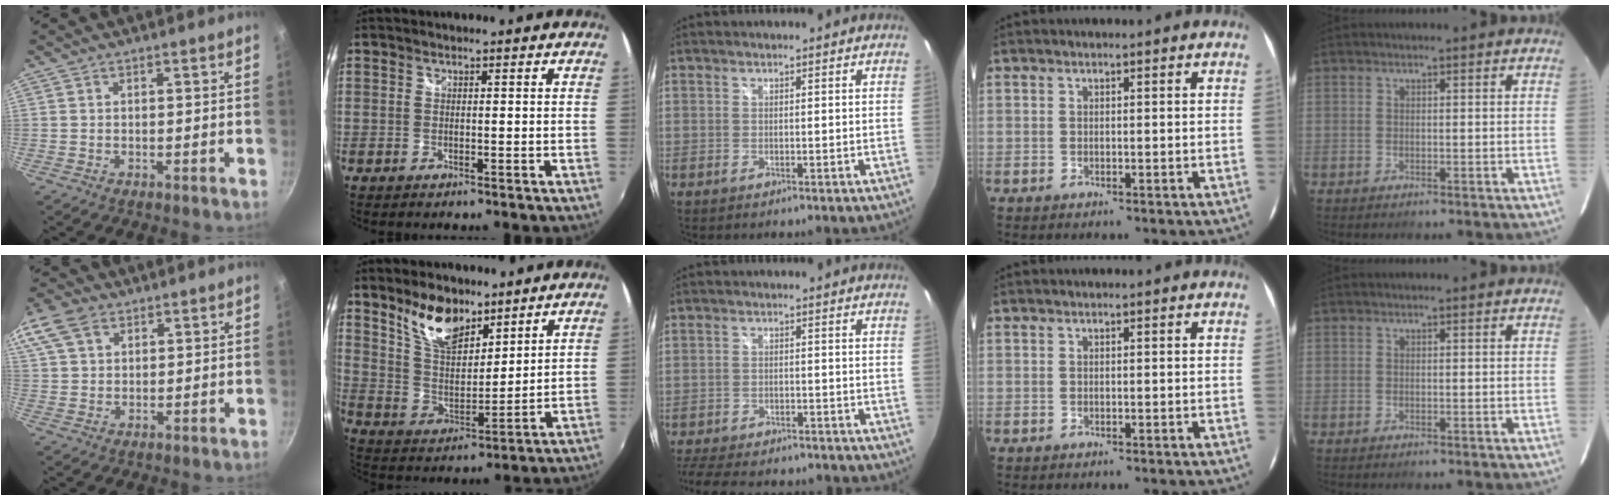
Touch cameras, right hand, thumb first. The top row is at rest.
{"thumb": {"total": 11.6, "force": [5.9, 7.9, 6.2], "torque": [-0.133, 0.022, 0.111]}, "index": {"total": 11.5, "force": [8.1, 5.2, 6.2], "torque": [-0.112, 0.003, 0.156]}, "middle": {"total": 14.2, "force": [-12.1, 4.5, 6.0], "torque": [-0.140, -0.017, -0.181]}}